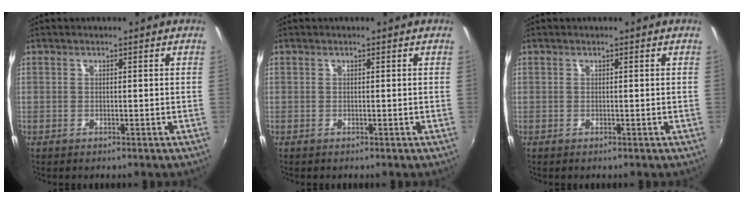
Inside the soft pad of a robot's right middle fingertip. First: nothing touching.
{"total": 0.0}
{"total": 0.0}